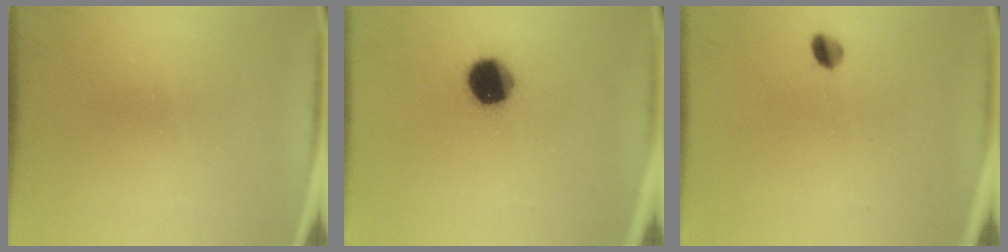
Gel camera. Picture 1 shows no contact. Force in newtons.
{"total": 11.6}
{"total": 2.5}